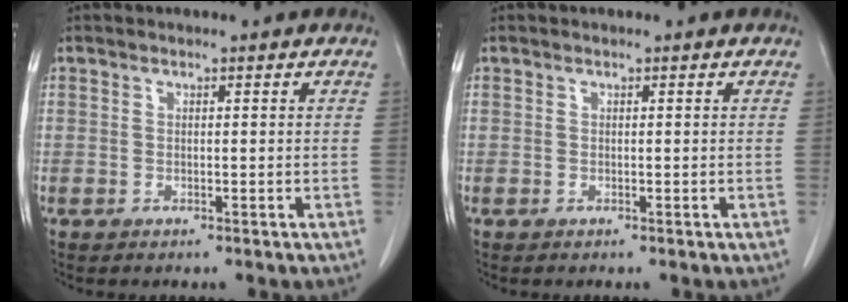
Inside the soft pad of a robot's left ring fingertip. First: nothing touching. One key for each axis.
{"total": 0.0}